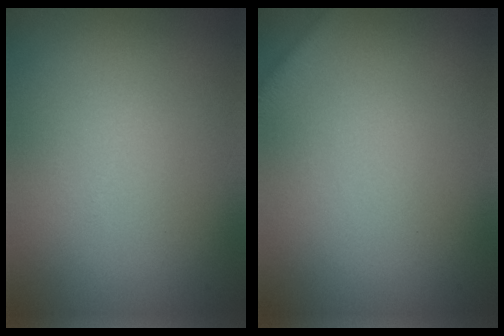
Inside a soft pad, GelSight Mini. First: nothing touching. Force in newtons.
{"total": 1.5, "press": 1.5, "slide": 0.0}